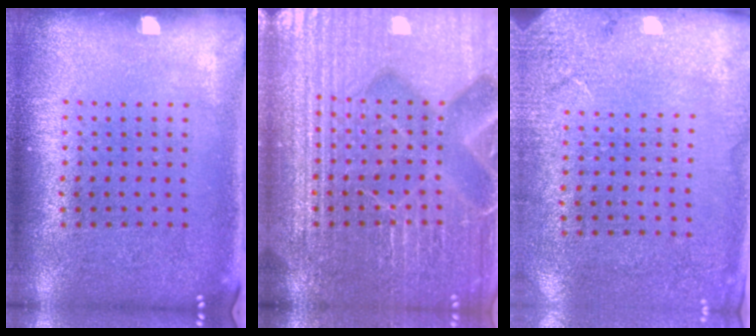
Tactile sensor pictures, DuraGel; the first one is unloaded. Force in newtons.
{"total": 7.6, "press": 7.5, "slide": 1.0}
{"total": 2.6, "press": 2.2, "slide": 1.3}